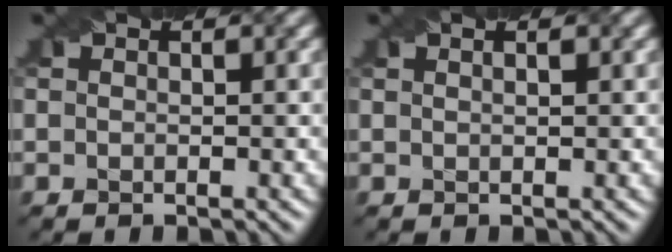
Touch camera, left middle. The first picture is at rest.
{"total": 2.2, "force": [1.2, 1.1, 1.5], "torque": [-0.006, 0.011, -0.005]}